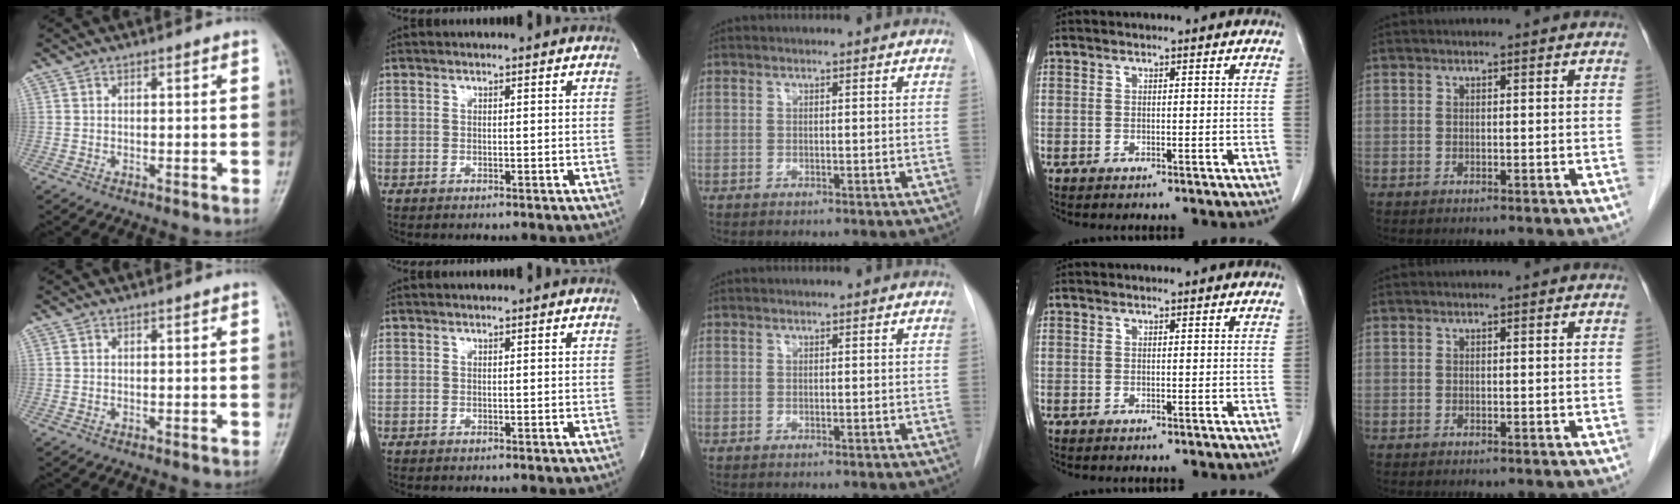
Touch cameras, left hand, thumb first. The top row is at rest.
{}